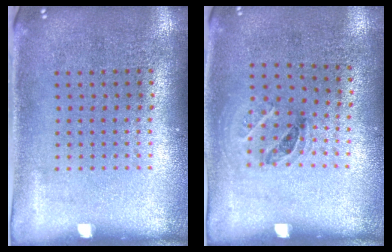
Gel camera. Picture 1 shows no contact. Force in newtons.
{"total": 1.1, "press": 0.7, "slide": 0.9}